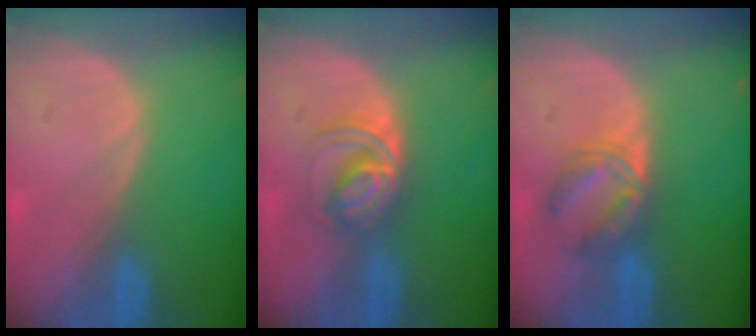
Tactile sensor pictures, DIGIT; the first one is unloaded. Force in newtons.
{"total": 5.5, "press": 5.3, "slide": 1.3}
{"total": 5.6, "press": 5.5, "slide": 1.0}